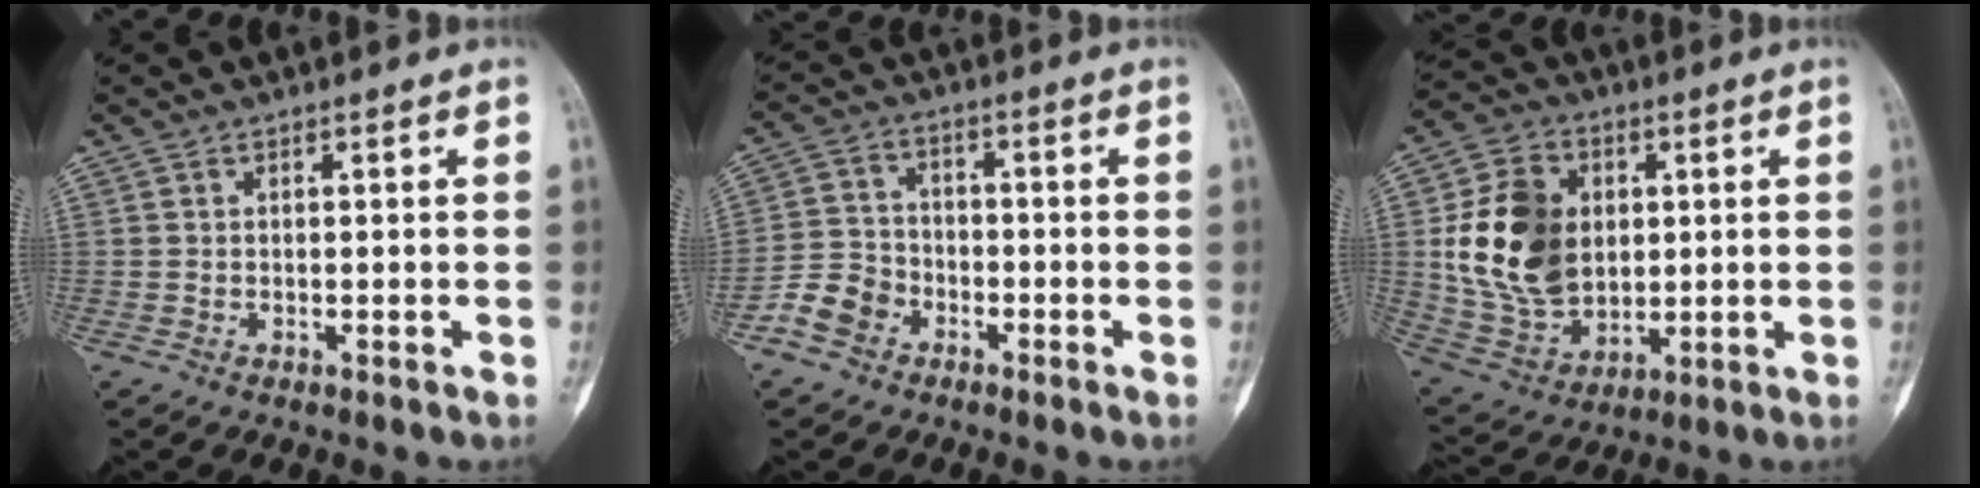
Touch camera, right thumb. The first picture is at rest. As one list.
[{"total": 6.2, "force": [-3.7, 4.7, 1.8], "torque": [-0.022, 0.026, -0.076]}, {"total": 18.2, "force": [2.2, 13.4, 12.0], "torque": [-0.192, -0.006, 0.053]}]